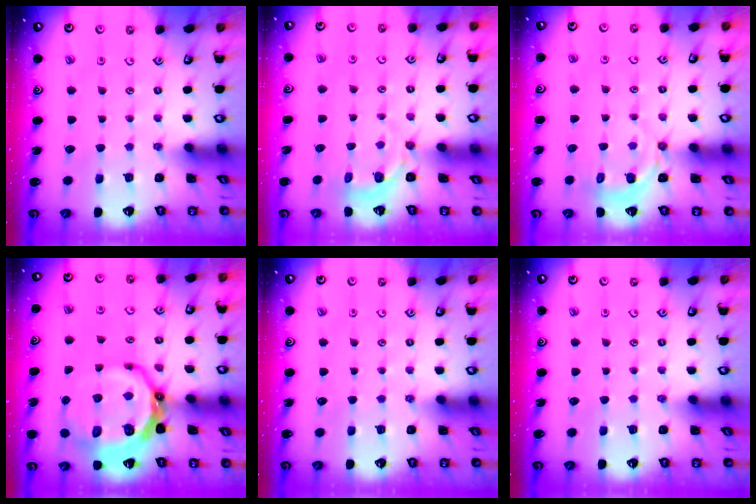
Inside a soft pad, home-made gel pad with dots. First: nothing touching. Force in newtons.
{"total": 3.5, "press": 2.4, "slide": 2.6}
{"total": 4.4, "press": 3.8, "slide": 2.1}
{"total": 17.3, "press": 16.8, "slide": 4.4}
{"total": 0.0}
{"total": 0.0}